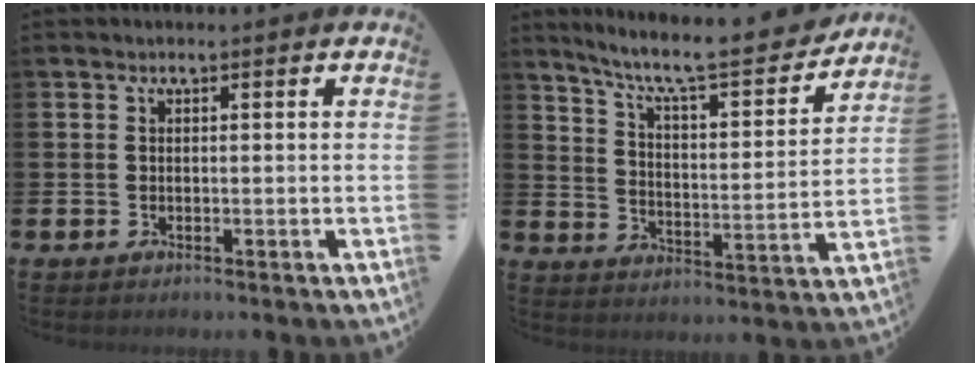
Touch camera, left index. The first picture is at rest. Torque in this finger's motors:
{"motor_torque": [0.91, -1.23, 0.37, 0.14]}